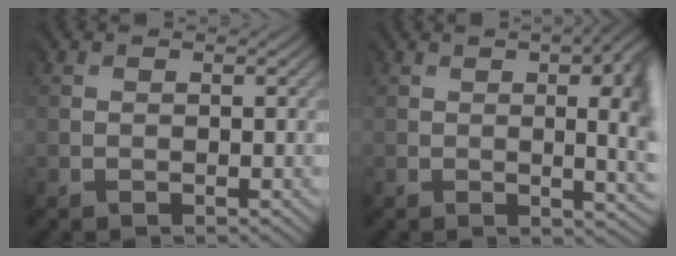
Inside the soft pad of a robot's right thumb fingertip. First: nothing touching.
{"total": 10.3, "force": [0.5, 3.9, 9.5], "torque": [-0.089, 0.017, -0.002]}